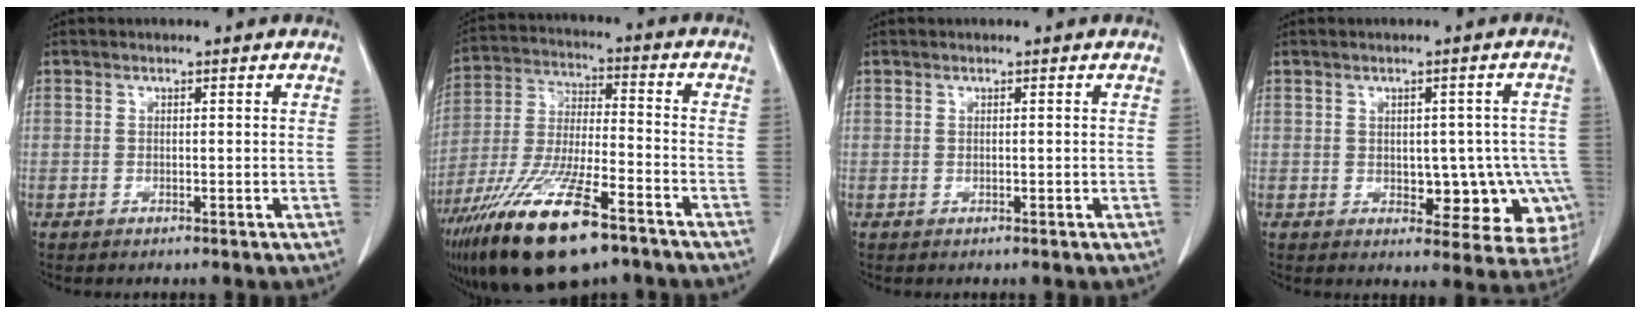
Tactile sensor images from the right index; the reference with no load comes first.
{"total": 19.7, "force": [-12.6, 4.5, 14.4], "torque": [-0.290, -0.035, -0.229]}
{"total": 0.0}
{"total": 10.9, "force": [-2.5, 6.1, 8.6], "torque": [-0.078, 0.018, -0.020]}